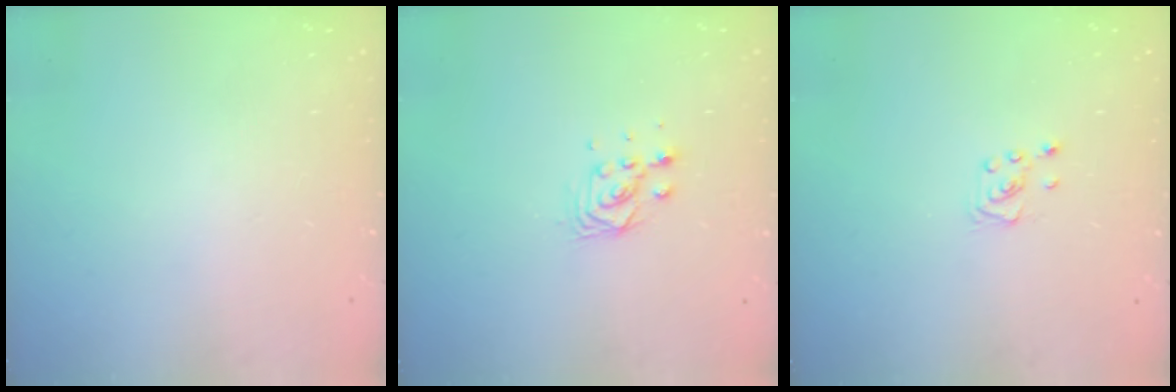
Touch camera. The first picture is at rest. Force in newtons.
{"total": 7.3, "press": 7.3, "slide": 0.4}
{"total": 3.0, "press": 2.9, "slide": 0.3}